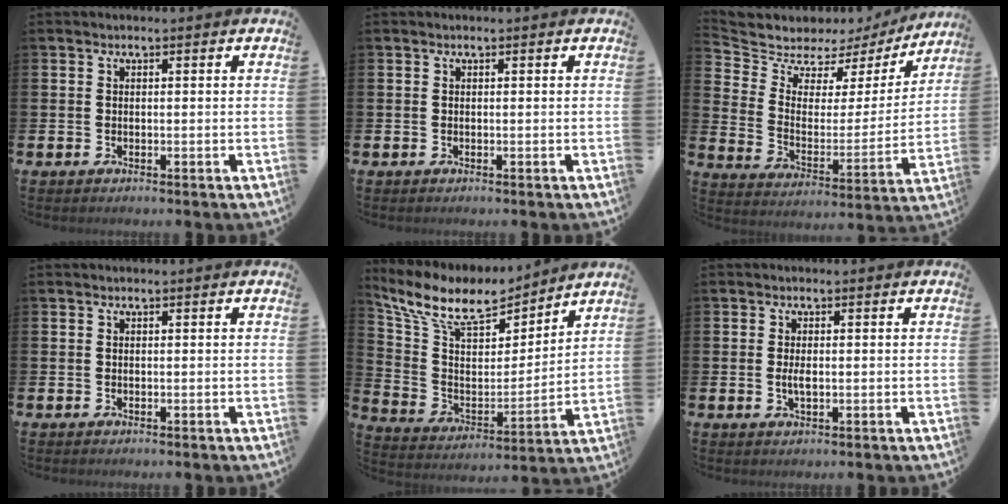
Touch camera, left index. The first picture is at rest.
{"total": 0.0}
{"total": 6.3, "force": [5.3, 3.3, 0.7], "torque": [-0.062, -0.039, 0.091]}
{"total": 0.0}
{"total": 10.8, "force": [9.2, 4.0, 3.9], "torque": [-0.121, -0.055, 0.162]}
{"total": 1.9, "force": [0.0, 0.8, 1.8], "torque": [-0.034, 0.002, -0.001]}